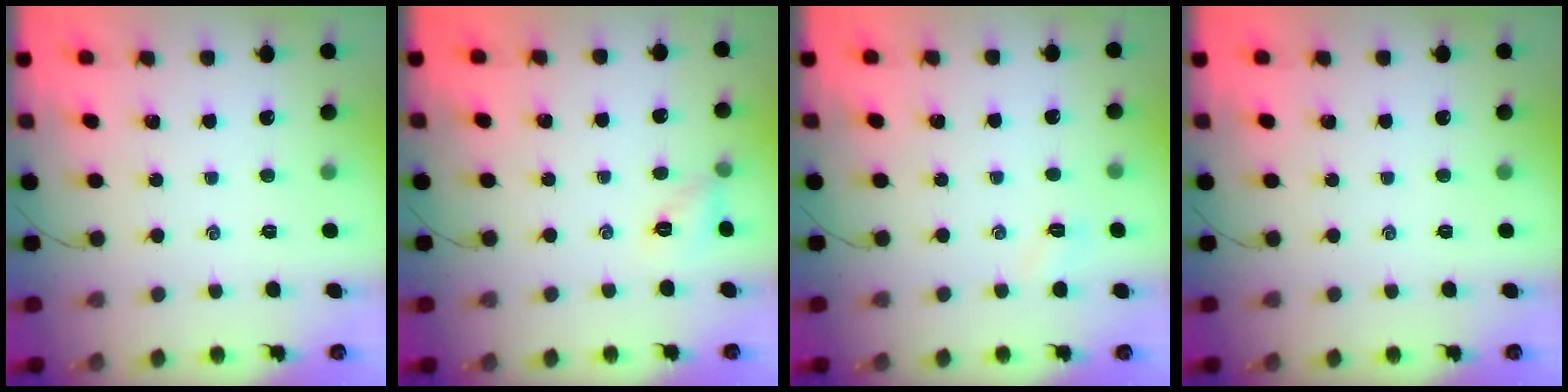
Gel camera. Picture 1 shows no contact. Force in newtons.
{"total": 5.9, "press": 5.8, "slide": 0.5}
{"total": 2.9, "press": 2.8, "slide": 0.8}
{"total": 0.0}